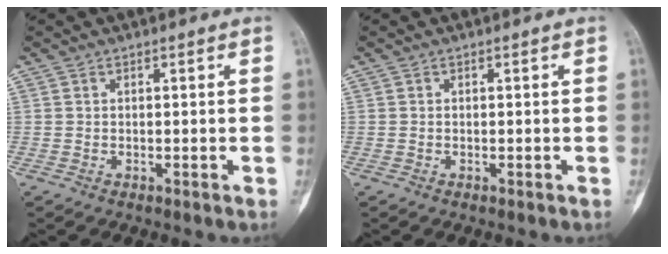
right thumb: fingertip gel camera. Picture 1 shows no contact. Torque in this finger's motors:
{"motor_torque": [-0.32, -0.12, 0.11, 0.02, -0.03]}